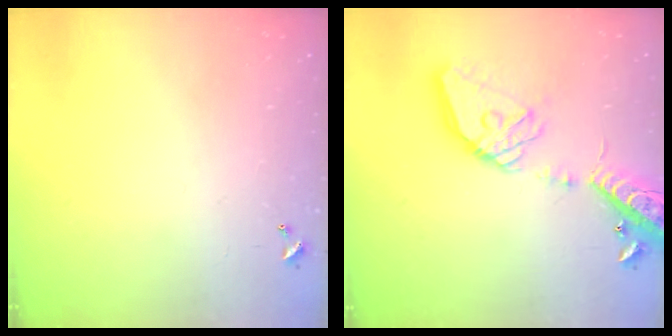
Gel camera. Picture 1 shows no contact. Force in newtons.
{"total": 21.3, "press": 20.9, "slide": 3.7}